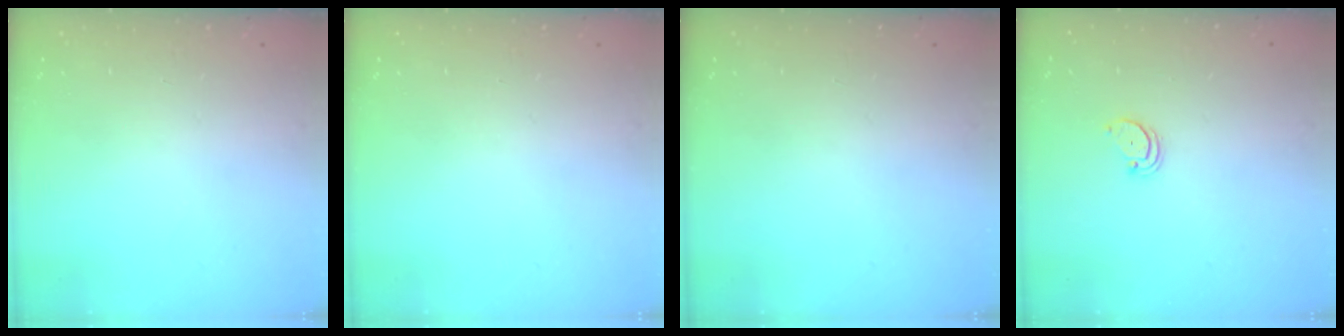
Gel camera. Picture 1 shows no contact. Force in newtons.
{"total": 0.0}
{"total": 0.0}
{"total": 1.5, "press": 1.5, "slide": 0.2}